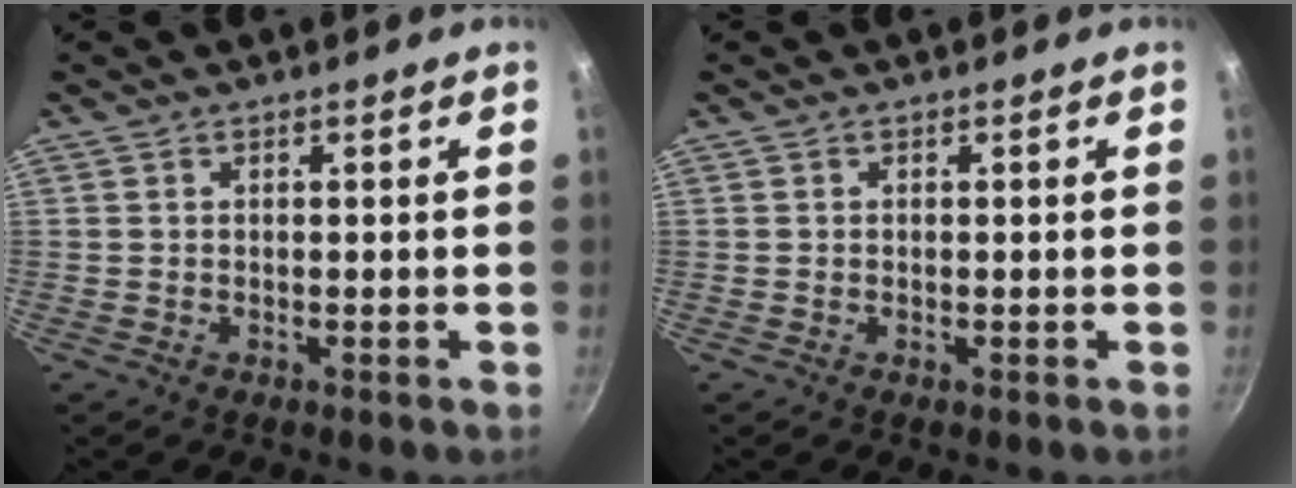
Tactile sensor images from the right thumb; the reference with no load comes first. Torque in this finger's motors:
{"motor_torque": [0.14, 0.07, -0.29, 0.24, -0.01]}